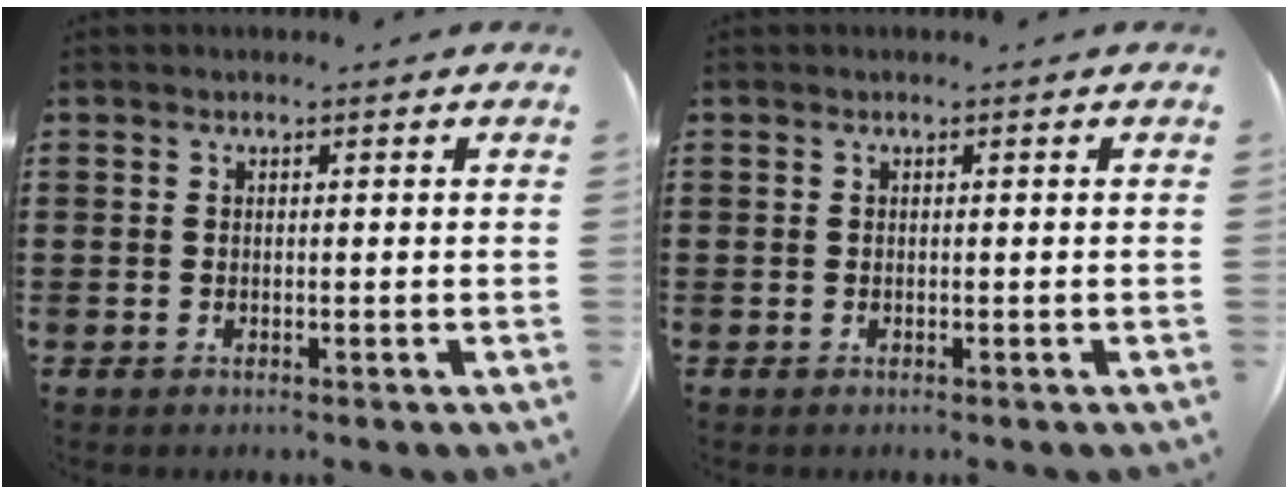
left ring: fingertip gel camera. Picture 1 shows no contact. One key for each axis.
{"total": 0.0}